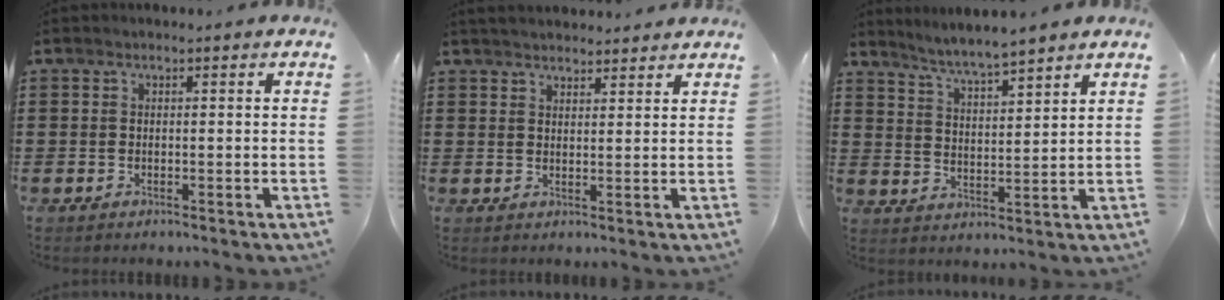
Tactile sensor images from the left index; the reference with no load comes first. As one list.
[{"total": 2.5, "force": [2.5, 0.3, 0.1], "torque": [-0.008, -0.001, 0.048]}, {"total": 4.4, "force": [4.2, -0.7, 1.0], "torque": [-0.038, -0.026, 0.071]}]